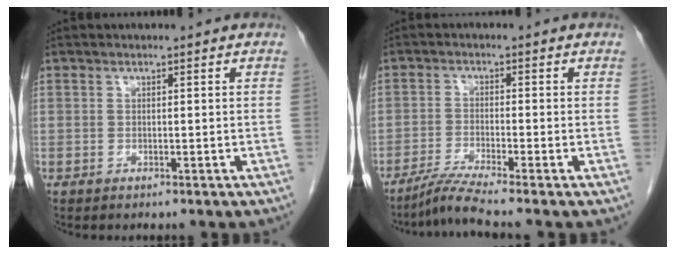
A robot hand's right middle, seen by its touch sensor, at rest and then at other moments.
{"total": 4.6, "force": [-3.8, -1.6, 2.0], "torque": [-0.046, -0.023, -0.079]}